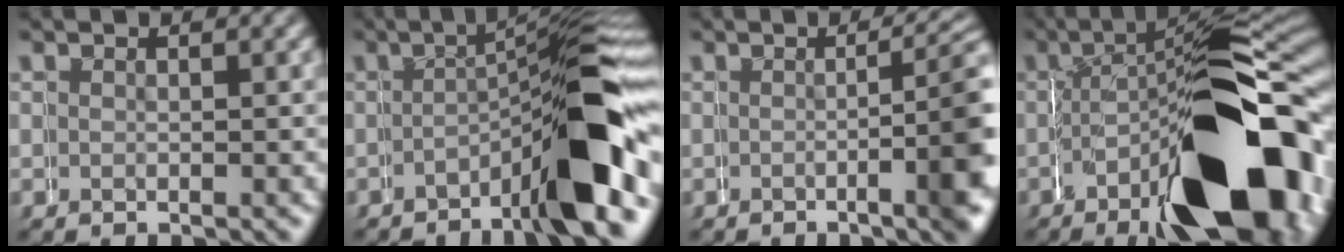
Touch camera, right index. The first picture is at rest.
{"total": 11.0, "force": [-3.3, 2.5, 10.2], "torque": [-0.143, 0.006, -0.045]}
{"total": 5.7, "force": [-0.9, 0.8, 5.5], "torque": [-0.035, 0.004, -0.016]}
{"total": 20.5, "force": [-5.2, 9.1, 17.6], "torque": [-0.240, 0.004, -0.076]}